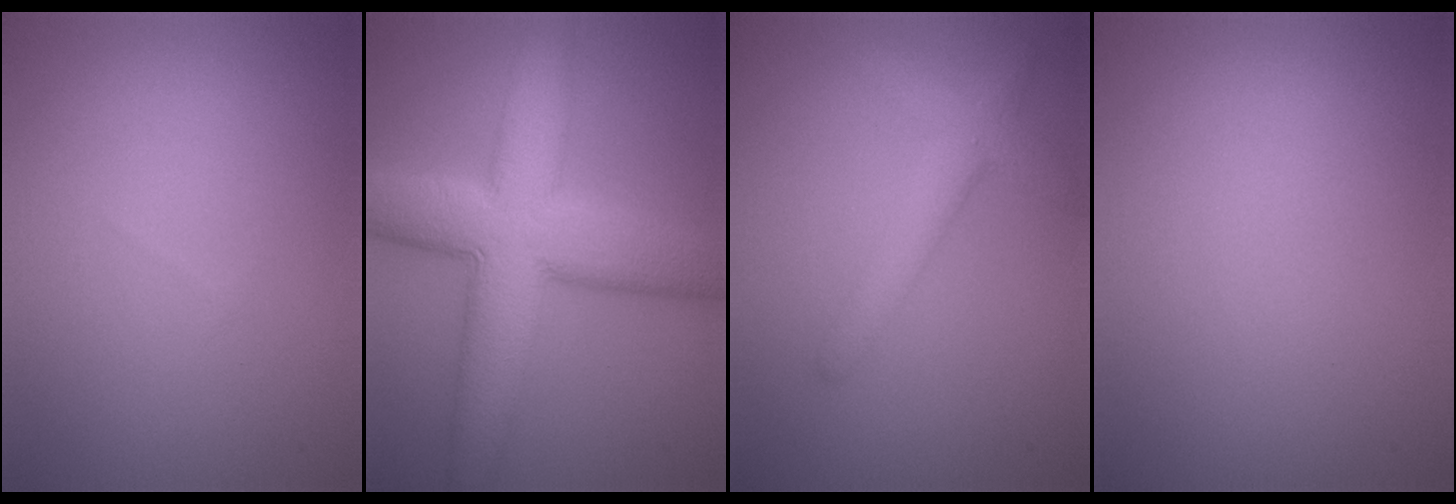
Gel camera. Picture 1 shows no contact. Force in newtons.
{"total": 10.8, "press": 10.8, "slide": 0.5}
{"total": 2.8, "press": 2.8, "slide": 0.1}
{"total": 0.0}